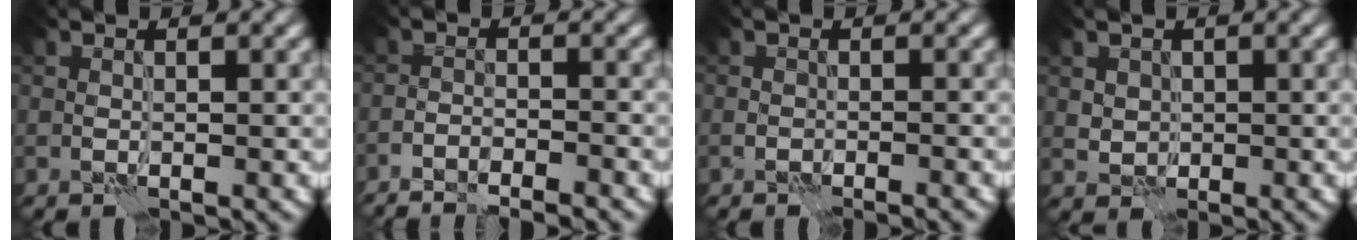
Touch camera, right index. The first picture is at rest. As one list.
[{"total": 5.2, "force": [-5.0, 0.9, 1.3], "torque": [-0.017, 0.008, -0.071]}, {"total": 1.2, "force": [-1.2, 0.0, -0.2], "torque": [0.007, -0.002, -0.023]}, {"total": 1.1, "force": [0.4, 1.0, -0.2], "torque": [0.000, 0.002, 0.014]}]